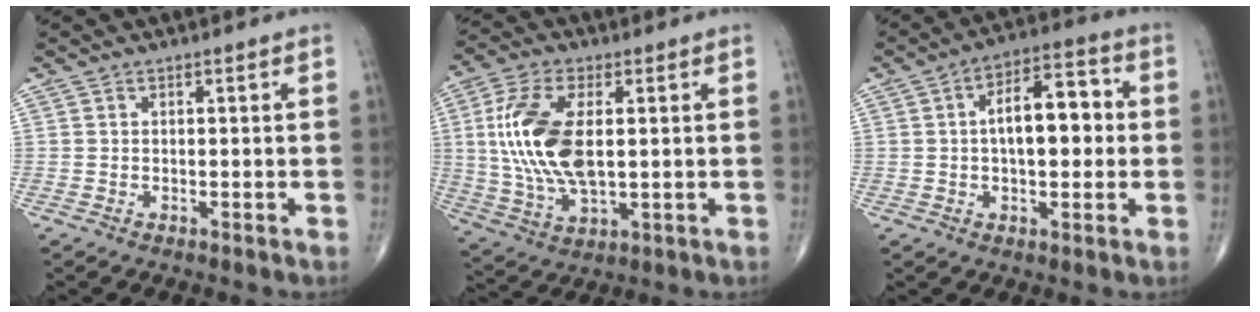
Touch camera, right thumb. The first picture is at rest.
{"total": 15.7, "force": [1.8, 7.7, 13.6], "torque": [-0.288, -0.005, 0.039]}
{"total": 11.8, "force": [0.8, 5.8, 10.2], "torque": [-0.136, 0.027, 0.006]}